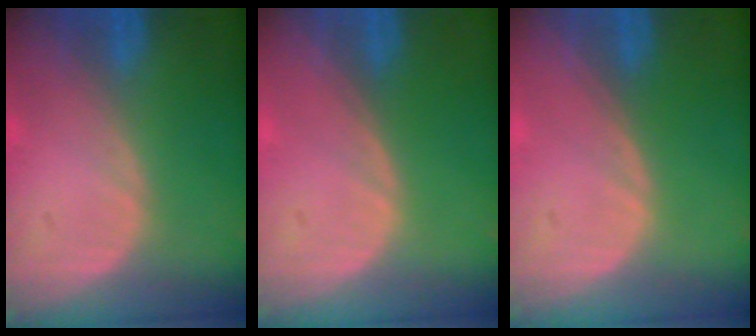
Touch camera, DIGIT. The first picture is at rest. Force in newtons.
{"total": 0.0}
{"total": 0.0}